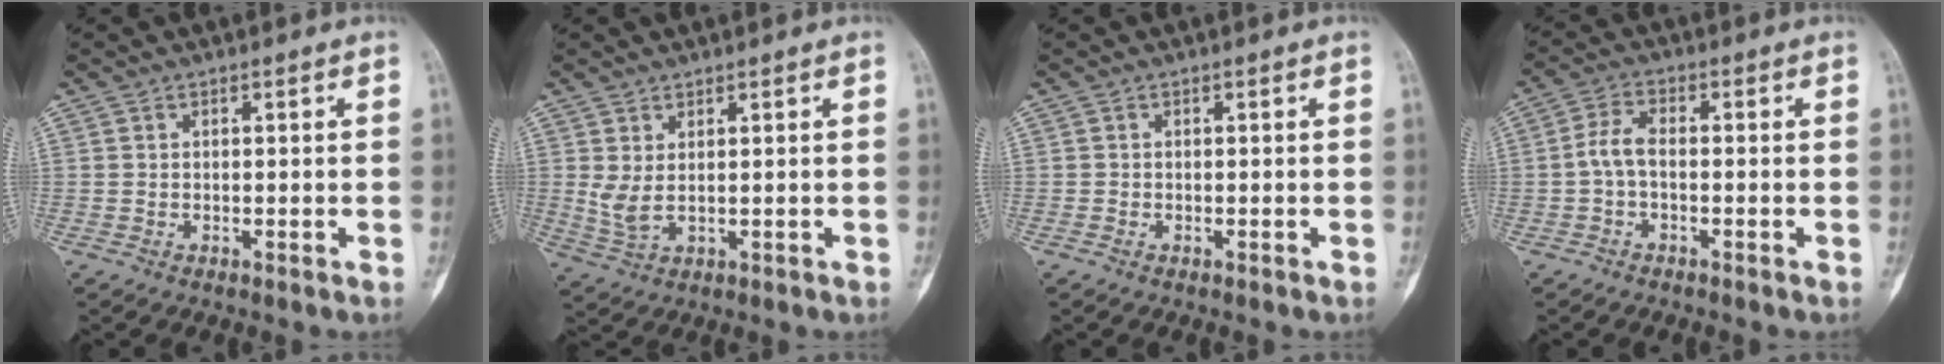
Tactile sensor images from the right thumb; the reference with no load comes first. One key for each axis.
{"total": 3.8, "fx": 0.9, "fy": 1.7, "fz": 3.3, "tx": -0.076, "ty": -0.005, "tz": 0.028}
{"total": 0.0}
{"total": 4.1, "fx": -0.8, "fy": 2.0, "fz": 3.4, "tx": -0.072, "ty": 0.016, "tz": -0.024}